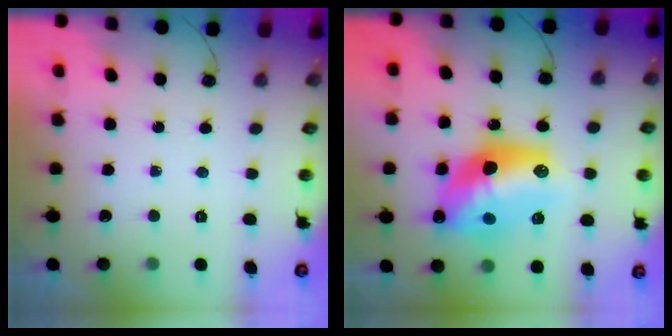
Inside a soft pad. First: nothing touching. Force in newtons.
{"total": 18.2, "press": 18.2, "slide": 1.4}